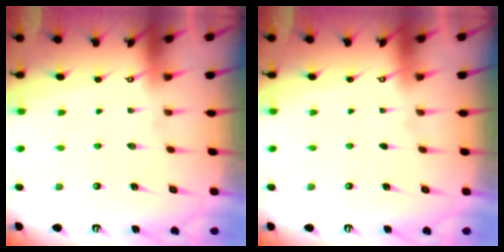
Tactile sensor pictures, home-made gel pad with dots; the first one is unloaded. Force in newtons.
{"total": 0.0}